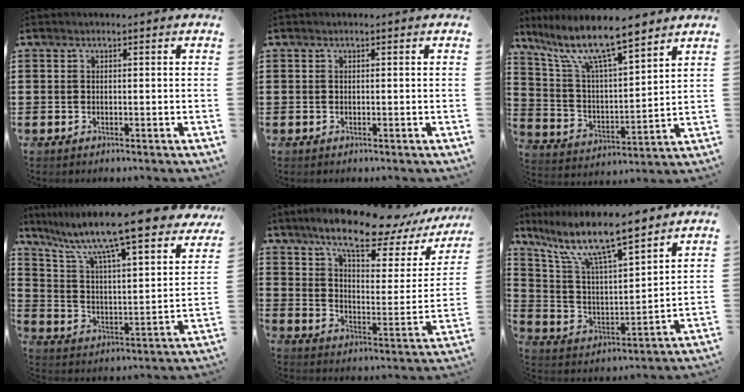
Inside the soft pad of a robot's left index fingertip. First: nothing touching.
{"total": 0.0}
{"total": 10.4, "force": [8.2, 1.9, 6.1], "torque": [-0.150, -0.041, 0.138]}
{"total": 10.5, "force": [8.9, 0.0, 5.6], "torque": [-0.142, -0.066, 0.144]}
{"total": 13.3, "force": [10.8, 2.2, 7.4], "torque": [-0.151, -0.059, 0.183]}
{"total": 11.1, "force": [8.6, 2.0, 6.7], "torque": [-0.161, -0.042, 0.147]}